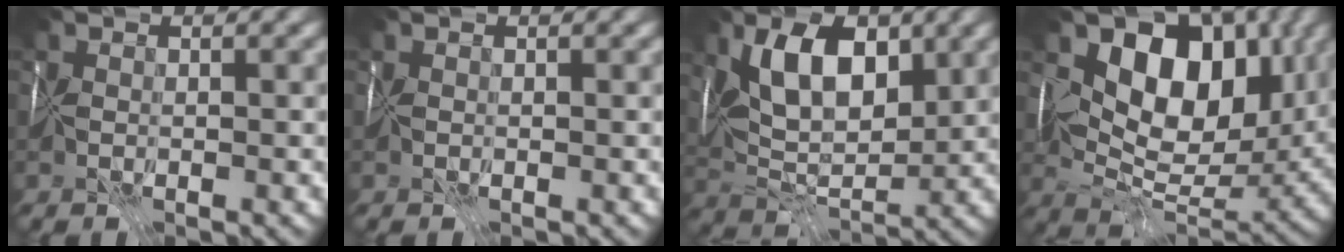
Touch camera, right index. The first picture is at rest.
{"total": 0.0}
{"total": 7.1, "force": [2.8, 3.4, 5.6], "torque": [-0.088, -0.004, 0.042]}
{"total": 11.2, "force": [4.3, 6.9, 7.8], "torque": [-0.081, -0.009, 0.076]}